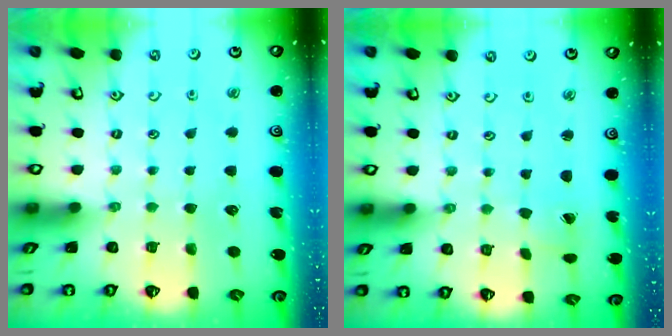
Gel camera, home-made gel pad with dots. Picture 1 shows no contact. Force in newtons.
{"total": 1.5, "press": 1.5, "slide": 0.0}